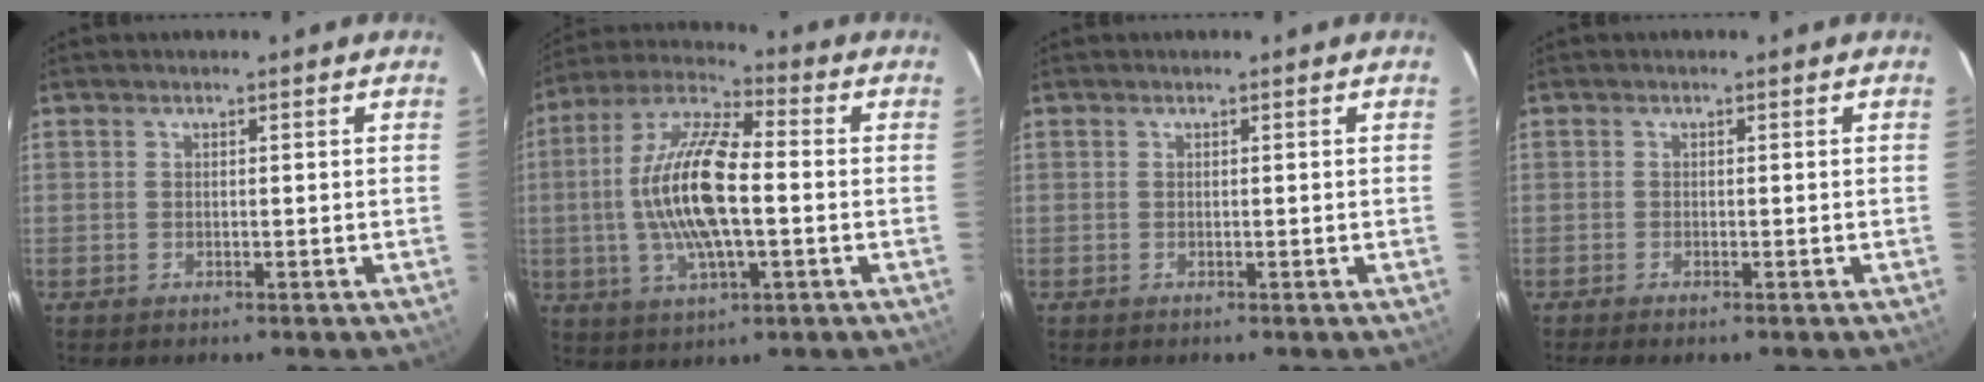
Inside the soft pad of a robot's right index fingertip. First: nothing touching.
{"total": 16.1, "force": [-1.1, 5.2, 15.2], "torque": [-0.304, 0.007, -0.027]}
{"total": 0.0}
{"total": 1.5, "force": [-1.2, 0.1, 0.9], "torque": [-0.021, -0.003, -0.022]}